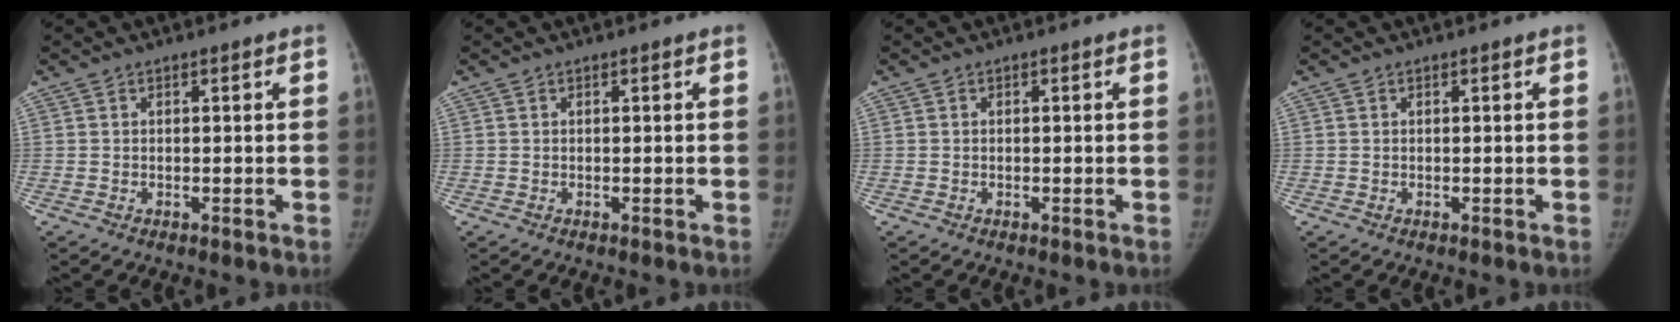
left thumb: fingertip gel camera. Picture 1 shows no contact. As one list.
[{"total": 0.0}, {"total": 0.0}, {"total": 0.0}]